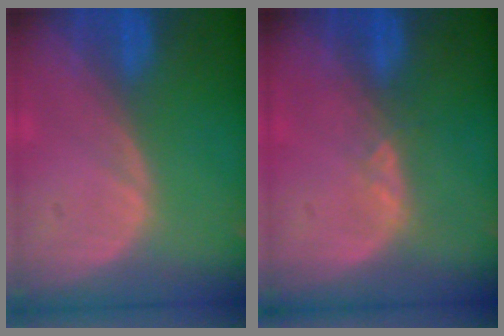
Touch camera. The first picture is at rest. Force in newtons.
{"total": 1.6, "press": 1.5, "slide": 0.7}